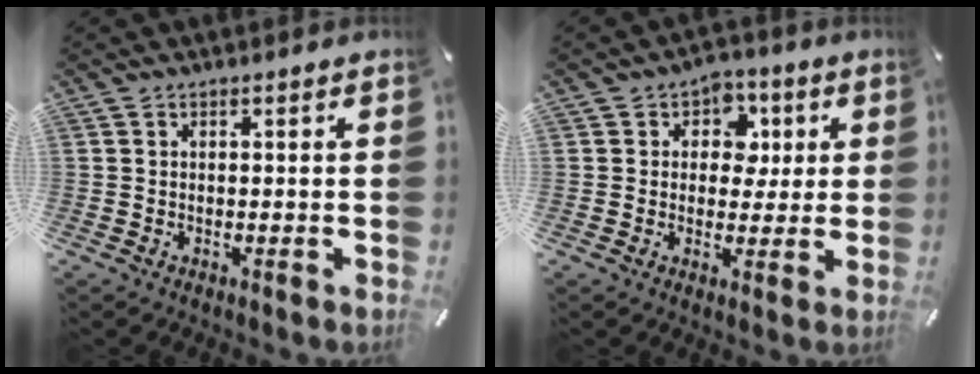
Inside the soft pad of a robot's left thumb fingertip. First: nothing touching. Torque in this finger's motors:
{"motor_torque": [0.53, 0.61, 0.41, -0.44, 0.12]}